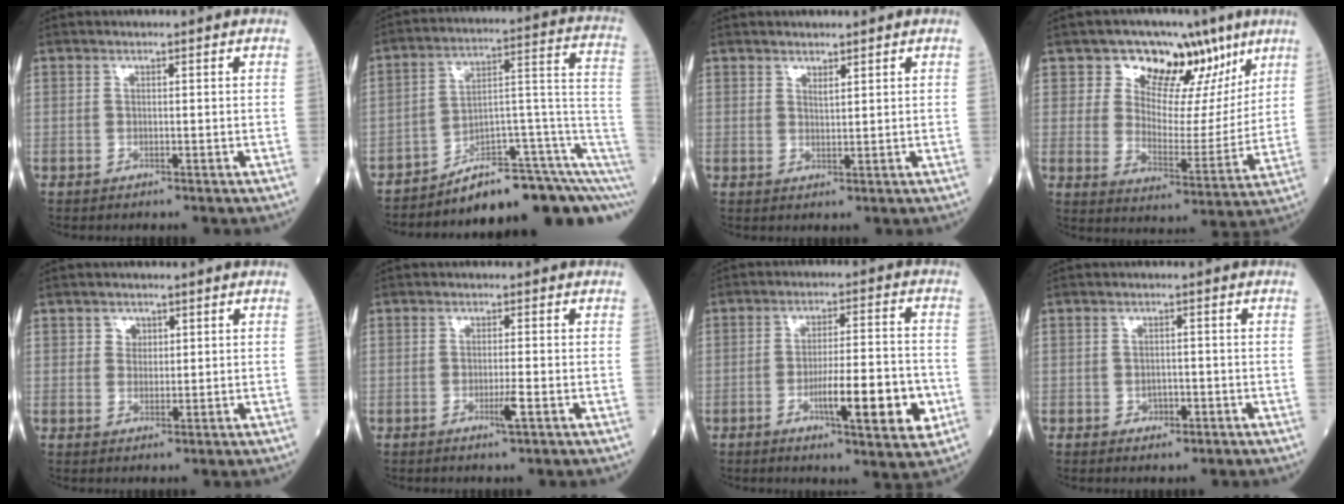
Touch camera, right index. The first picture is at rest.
{"total": 13.8, "force": [-9.7, 3.5, 9.2], "torque": [-0.085, 0.085, -0.140]}
{"total": 1.3, "force": [1.1, 0.2, 0.6], "torque": [-0.015, -0.005, 0.022]}
{"total": 12.7, "force": [7.9, 7.5, 6.4], "torque": [-0.076, 0.006, 0.125]}
{"total": 1.9, "force": [0.9, 1.5, 0.6], "torque": [-0.004, -0.001, 0.013]}
{"total": 2.2, "force": [-1.0, -0.2, 2.0], "torque": [-0.036, -0.004, -0.016]}
{"total": 11.3, "force": [-3.7, 1.5, 10.5], "torque": [-0.162, -0.005, -0.056]}
{"total": 1.9, "force": [-0.8, 1.3, 1.0], "torque": [-0.011, 0.005, -0.005]}